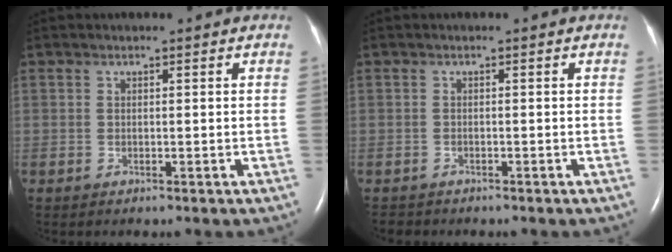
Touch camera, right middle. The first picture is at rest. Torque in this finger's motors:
{"motor_torque": [0.24, -0.29, -0.03, 0.01]}